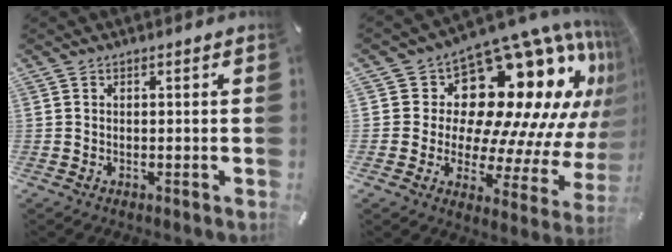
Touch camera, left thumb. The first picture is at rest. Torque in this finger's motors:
{"motor_torque": [2.07, 2.08, 0.97, 0.25, 0.09]}